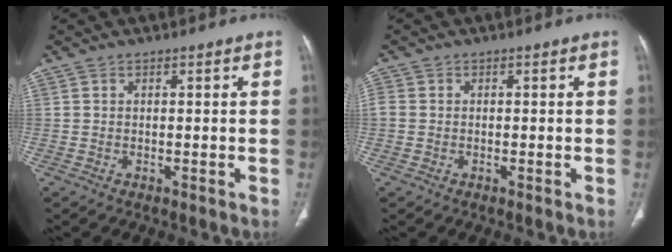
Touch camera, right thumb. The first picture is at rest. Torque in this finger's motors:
{"motor_torque": [0.01, 0.01, 0.55, -0.24, 0.01]}